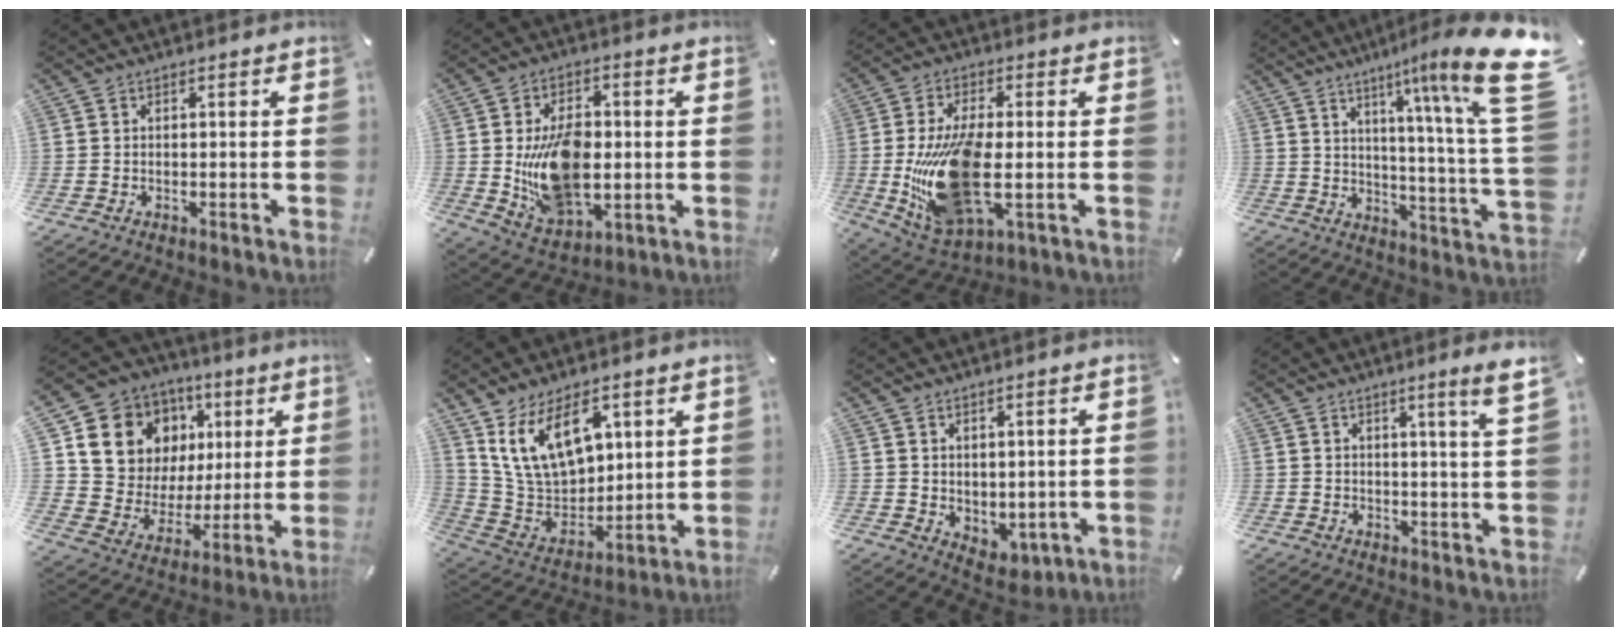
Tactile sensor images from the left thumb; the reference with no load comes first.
{"total": 17.1, "force": [-0.4, 11.8, 12.4], "torque": [-0.233, -0.003, -0.003]}
{"total": 21.3, "force": [-1.5, 10.5, 18.4], "torque": [-0.371, -0.020, -0.005]}
{"total": 20.1, "force": [10.2, 2.2, 17.1], "torque": [-0.249, -0.081, 0.144]}
{"total": 12.8, "force": [6.1, 10.9, 2.6], "torque": [-0.054, -0.056, 0.124]}
{"total": 16.6, "force": [8.6, 10.4, 9.7], "torque": [-0.203, -0.035, 0.162]}
{"total": 3.6, "force": [2.4, 2.6, 0.6], "torque": [-0.001, -0.017, 0.046]}
{"total": 5.9, "force": [3.4, -0.4, 4.8], "torque": [-0.072, -0.023, 0.052]}